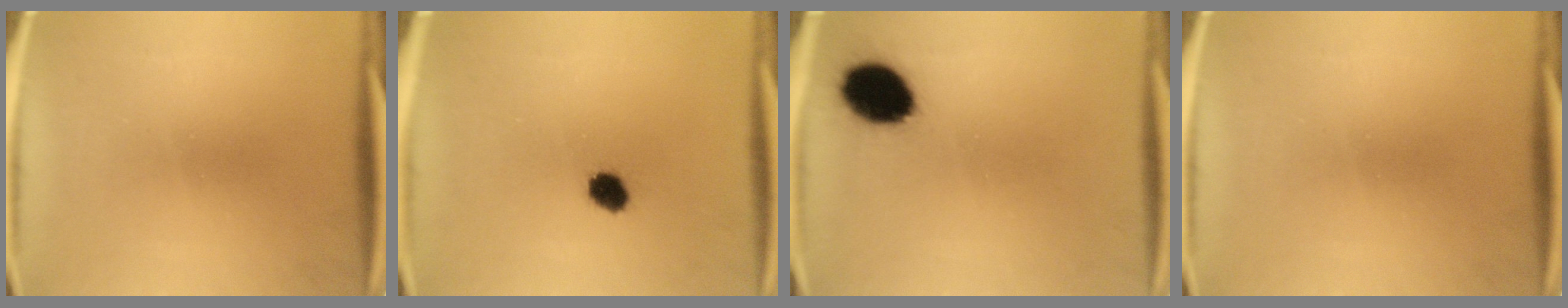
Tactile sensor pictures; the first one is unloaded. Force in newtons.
{"total": 4.2}
{"total": 11.7}
{"total": 0.0}